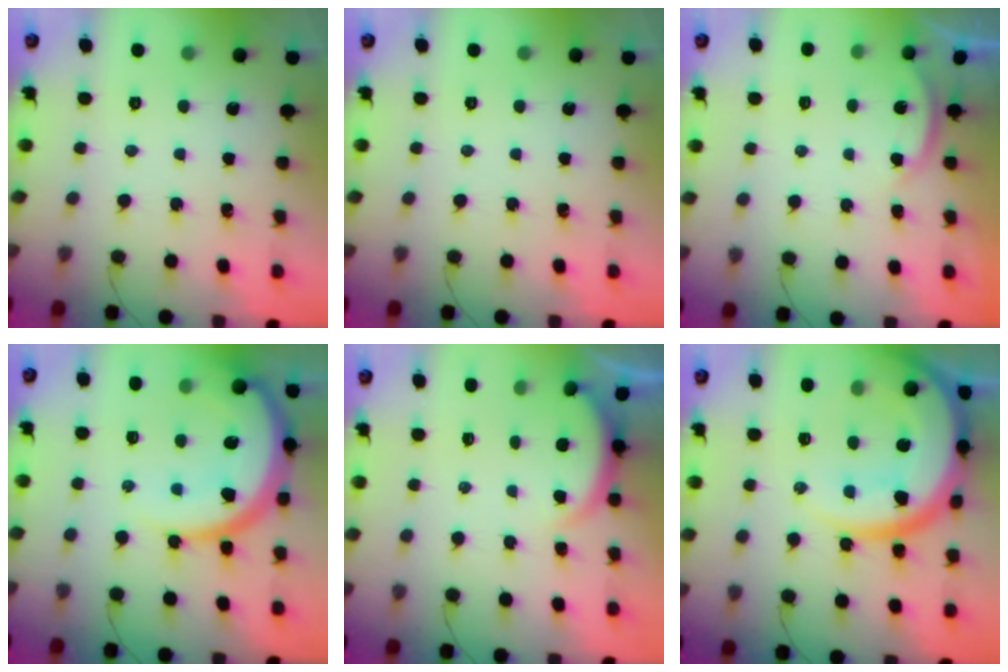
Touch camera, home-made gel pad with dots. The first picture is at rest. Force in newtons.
{"total": 0.0}
{"total": 2.2, "press": 2.2, "slide": 0.5}
{"total": 18.2, "press": 18.0, "slide": 2.1}
{"total": 2.2, "press": 2.2, "slide": 0.6}
{"total": 23.7, "press": 23.6, "slide": 2.7}